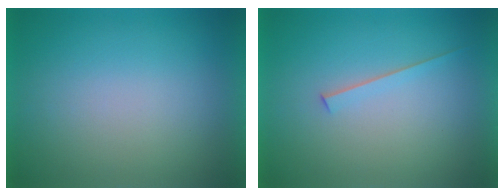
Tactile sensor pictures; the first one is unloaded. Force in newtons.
{"total": 1.5}